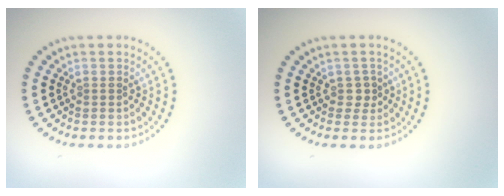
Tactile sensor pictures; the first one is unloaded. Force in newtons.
{"total": 1.1, "press": 0.9, "slide": 0.6}